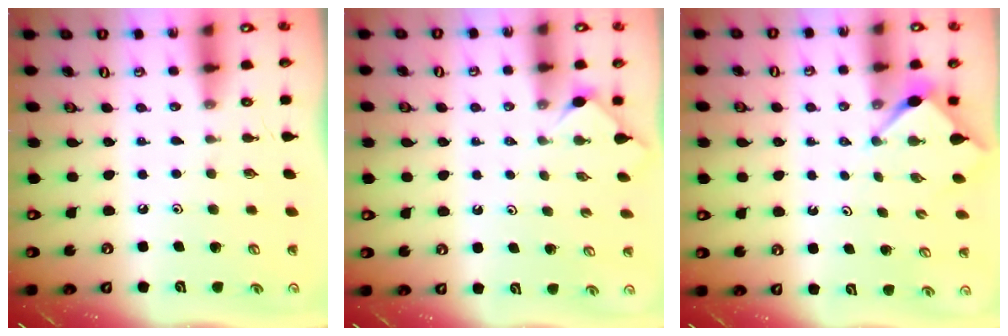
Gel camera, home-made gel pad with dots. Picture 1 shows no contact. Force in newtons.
{"total": 1.7, "press": 1.6, "slide": 0.5}
{"total": 2.7, "press": 2.7, "slide": 0.3}